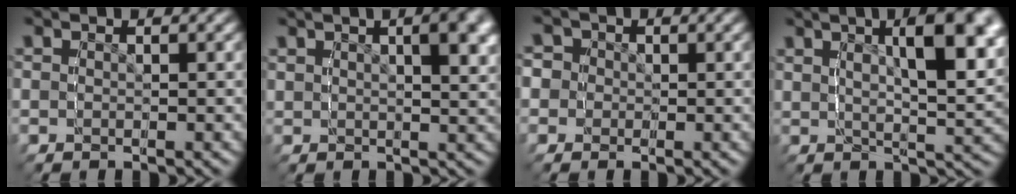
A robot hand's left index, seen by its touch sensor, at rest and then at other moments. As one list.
[{"total": 1.6, "force": [1.1, -1.0, 0.4], "torque": [0.002, 0.024, 0.014]}, {"total": 4.9, "force": [0.6, 4.8, 0.4], "torque": [-0.023, -0.017, 0.012]}, {"total": 4.3, "force": [2.8, -1.0, 3.1], "torque": [-0.043, 0.039, 0.036]}]